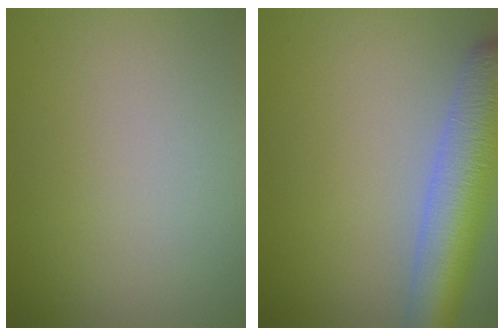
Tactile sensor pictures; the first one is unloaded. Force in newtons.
{"total": 8.4, "press": 8.4, "slide": 0.6}